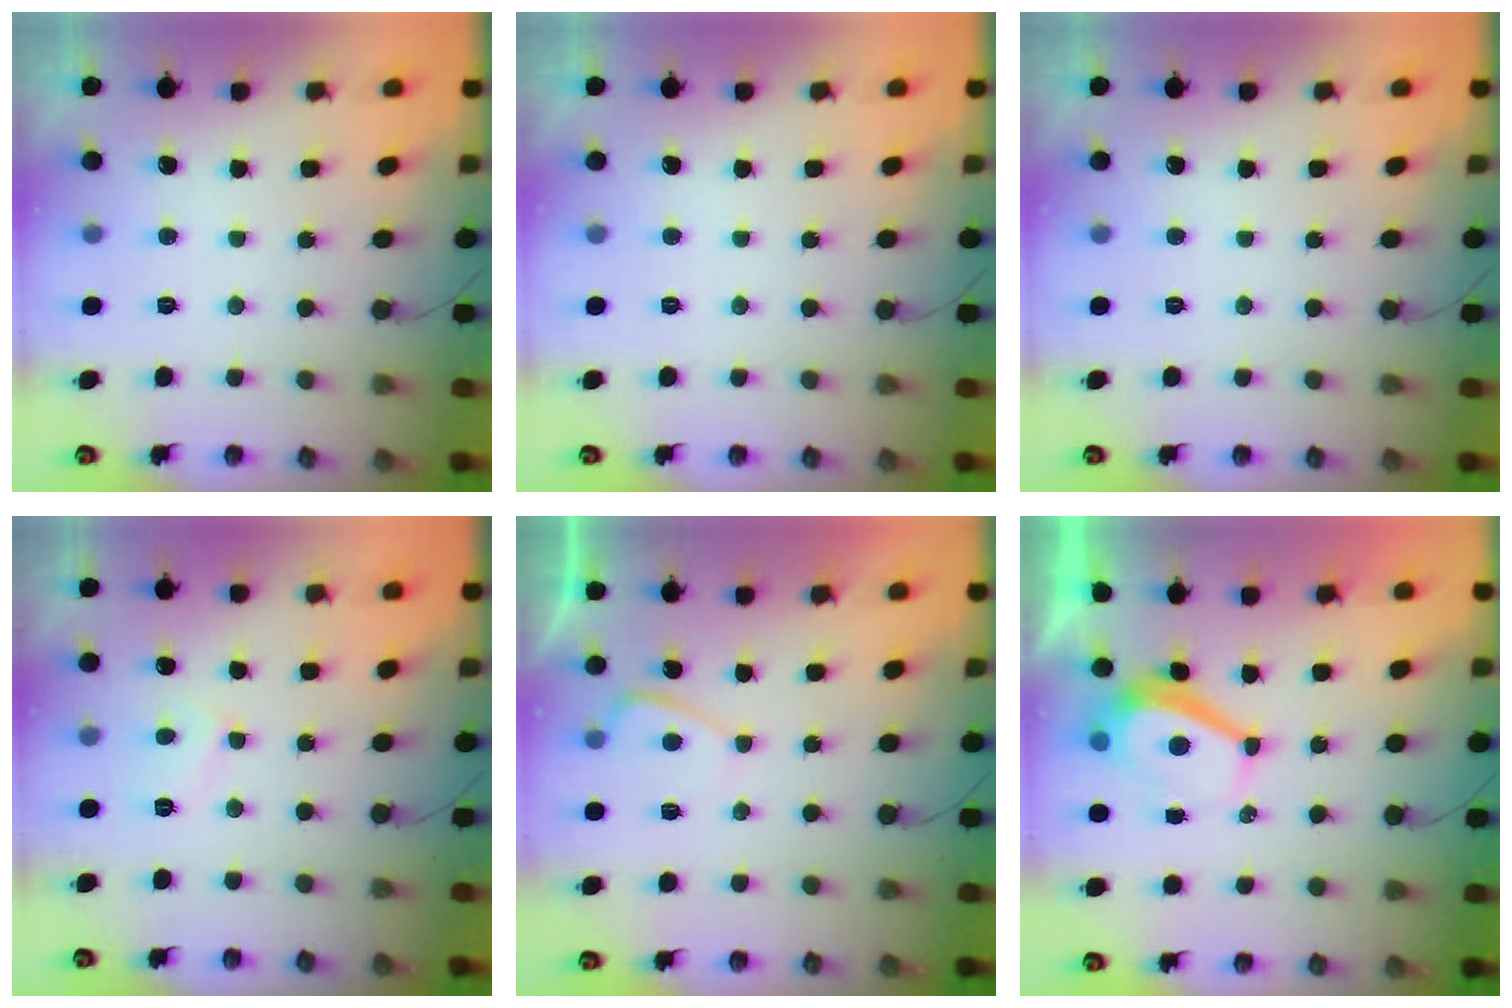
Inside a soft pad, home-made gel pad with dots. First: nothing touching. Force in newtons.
{"total": 0.0}
{"total": 0.0}
{"total": 3.7, "press": 3.7, "slide": 0.4}
{"total": 0.0}
{"total": 3.8, "press": 3.8, "slide": 0.5}